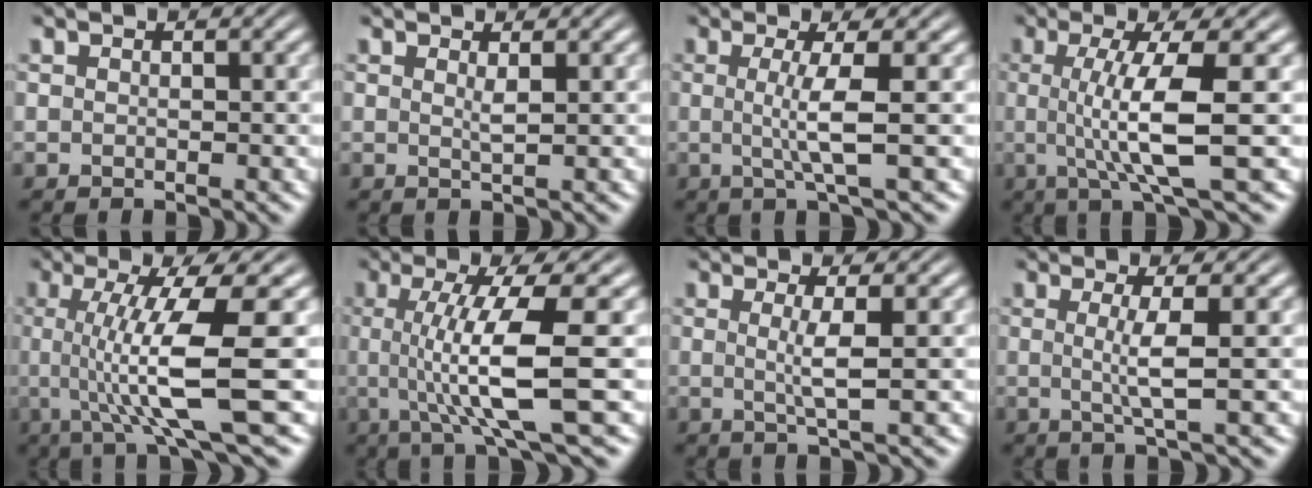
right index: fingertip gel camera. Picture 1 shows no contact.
{"total": 1.0, "force": [0.5, -0.4, 0.7], "torque": [-0.014, -0.010, 0.013]}
{"total": 3.3, "force": [0.1, -0.6, 3.2], "torque": [-0.066, -0.009, 0.004]}
{"total": 6.0, "force": [-0.1, 0.4, 6.0], "torque": [-0.104, -0.011, 0.005]}
{"total": 8.4, "force": [-0.1, 1.1, 8.4], "torque": [-0.138, -0.010, 0.003]}
{"total": 7.6, "force": [-0.2, 0.7, 7.6], "torque": [-0.125, -0.011, 0.003]}
{"total": 2.3, "force": [0.2, -0.5, 2.2], "torque": [-0.046, -0.014, 0.009]}
{"total": 2.8, "force": [0.2, -0.6, 2.7], "torque": [-0.057, -0.012, 0.009]}